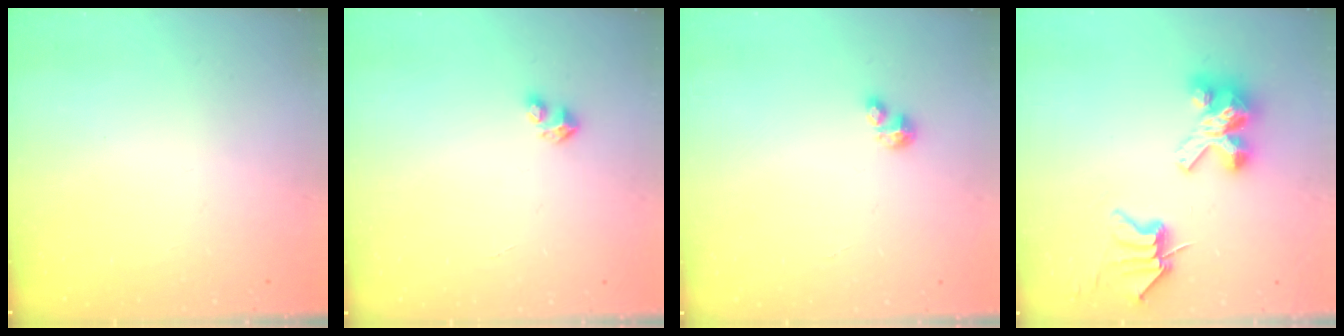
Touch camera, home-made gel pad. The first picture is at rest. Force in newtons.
{"total": 3.0, "press": 2.9, "slide": 0.2}
{"total": 2.1, "press": 2.1, "slide": 0.2}
{"total": 9.8, "press": 9.8, "slide": 1.0}